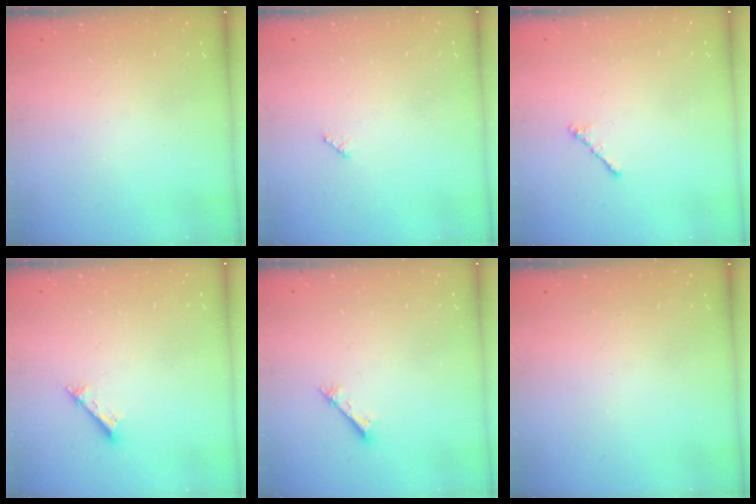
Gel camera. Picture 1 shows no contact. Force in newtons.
{"total": 2.9, "press": 2.9, "slide": 0.4}
{"total": 1.8, "press": 1.7, "slide": 0.6}
{"total": 2.6, "press": 2.6, "slide": 0.1}
{"total": 1.2, "press": 1.2, "slide": 0.1}
{"total": 0.0}